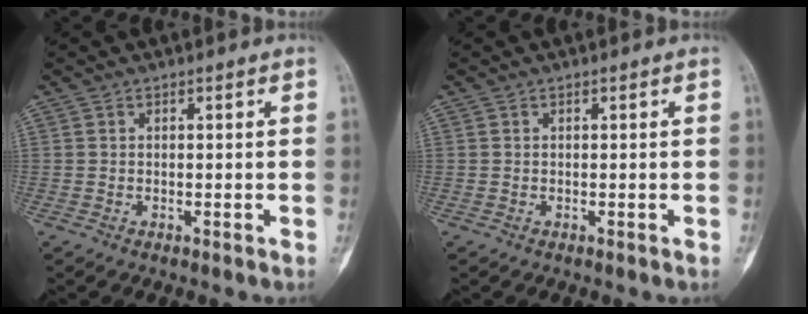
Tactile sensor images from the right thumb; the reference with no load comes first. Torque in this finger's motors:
{"motor_torque": [-0.09, 0.09, 0.08, 0.08, 0.02]}